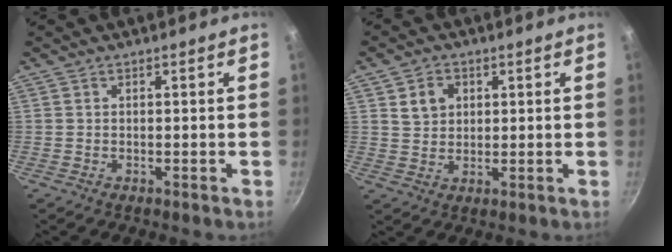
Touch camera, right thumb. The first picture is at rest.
{"total": 5.1, "force": [1.9, 4.1, 2.5], "torque": [-0.023, -0.009, 0.035]}